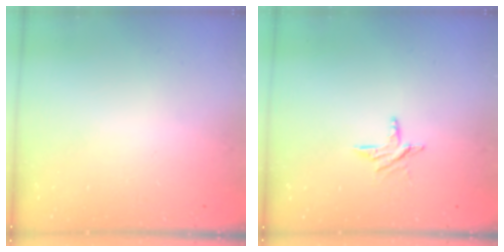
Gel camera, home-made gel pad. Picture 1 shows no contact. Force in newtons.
{"total": 6.5, "press": 6.5, "slide": 0.7}